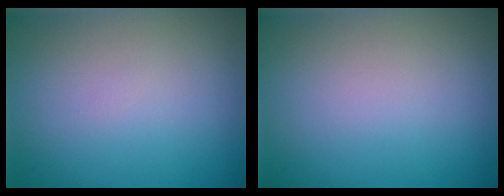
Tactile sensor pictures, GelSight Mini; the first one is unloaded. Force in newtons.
{"total": 0.0}